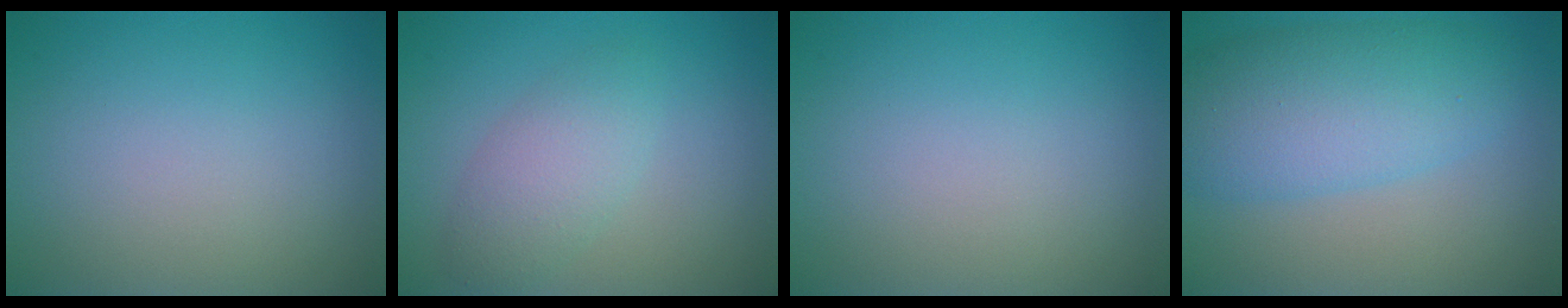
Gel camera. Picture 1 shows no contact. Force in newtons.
{"total": 3.1, "press": 3.1, "slide": 0.0}
{"total": 0.0}
{"total": 7.0, "press": 7.0, "slide": 0.3}